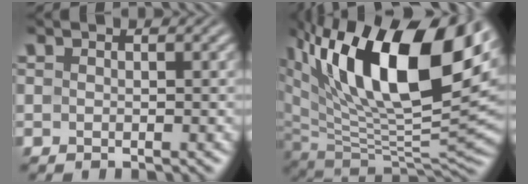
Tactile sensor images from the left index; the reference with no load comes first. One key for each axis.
{"total": 16.9, "fx": 8.0, "fy": 7.2, "fz": 13.0, "tx": -0.216, "ty": 0.018, "tz": 0.132}